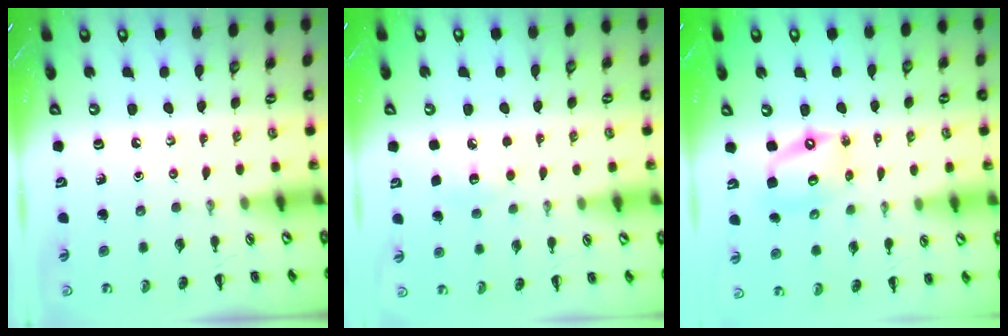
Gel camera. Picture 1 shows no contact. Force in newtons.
{"total": 6.1, "press": 5.9, "slide": 1.6}
{"total": 10.6, "press": 10.3, "slide": 2.4}